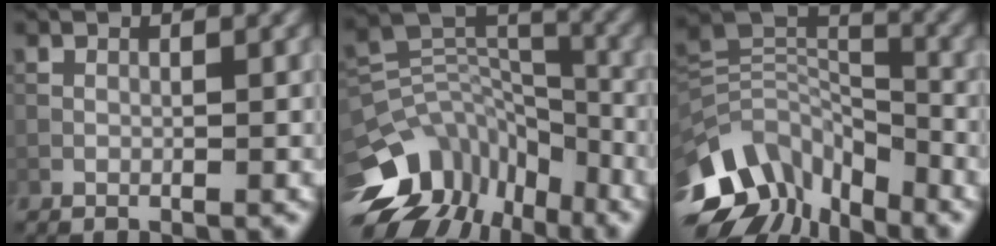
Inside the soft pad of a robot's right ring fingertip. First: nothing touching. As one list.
[{"total": 10.9, "force": [-6.5, 6.7, 5.5], "torque": [-0.105, 0.016, -0.118]}, {"total": 10.8, "force": [-5.9, 6.9, 5.9], "torque": [-0.128, 0.013, -0.125]}]